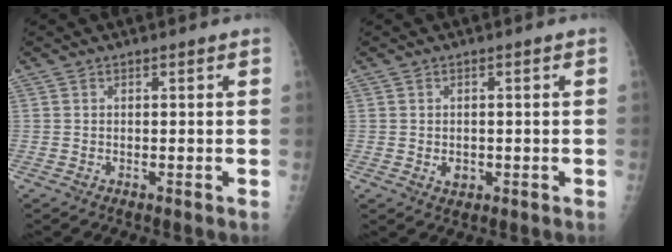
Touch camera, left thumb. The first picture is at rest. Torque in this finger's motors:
{"motor_torque": [-0.32, -0.02, 0.18, 0.00, 0.01]}